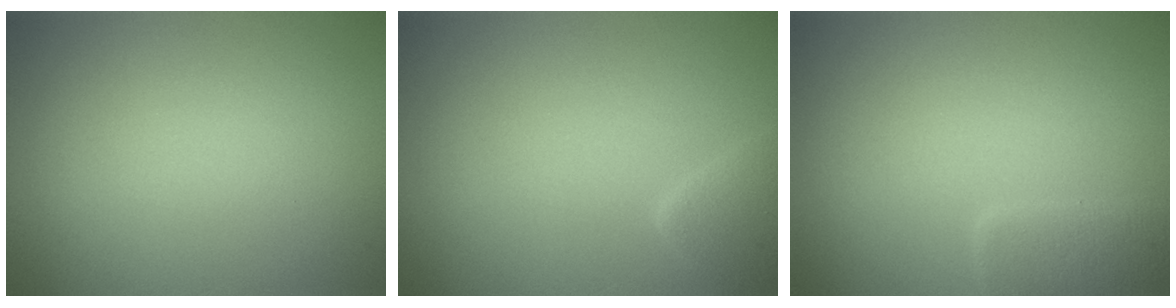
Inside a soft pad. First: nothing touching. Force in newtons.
{"total": 2.3, "press": 2.3, "slide": 0.2}
{"total": 2.7, "press": 2.7, "slide": 0.1}